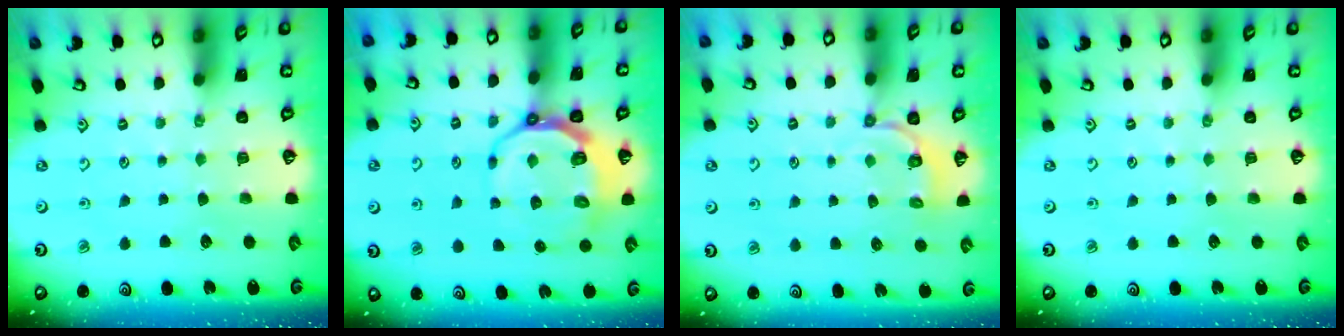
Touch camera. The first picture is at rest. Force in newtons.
{"total": 9.7, "press": 9.0, "slide": 3.8}
{"total": 3.8, "press": 2.8, "slide": 2.5}
{"total": 0.0}